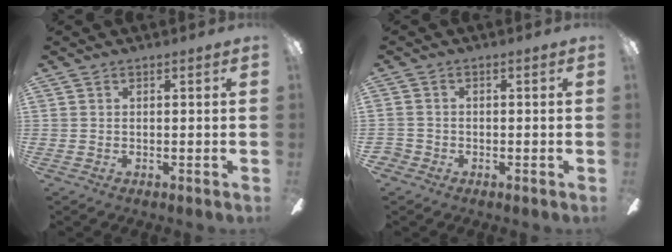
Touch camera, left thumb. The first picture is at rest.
{"total": 2.3, "force": [-1.5, 1.7, 0.6], "torque": [-0.009, 0.009, -0.030]}